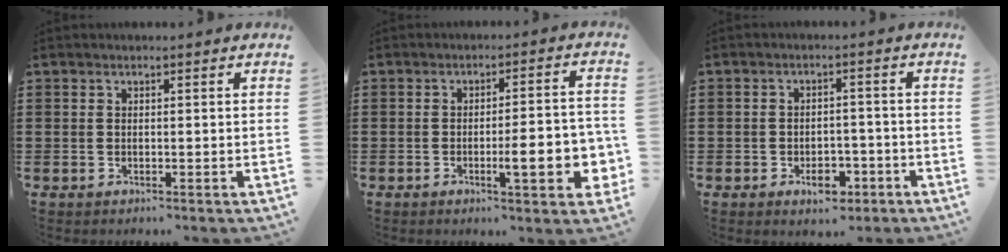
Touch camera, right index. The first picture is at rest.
{"total": 8.5, "force": [-2.3, 1.9, 7.9], "torque": [-0.106, -0.007, -0.037]}
{"total": 4.5, "force": [-2.7, 2.7, 2.4], "torque": [-0.037, 0.007, -0.049]}